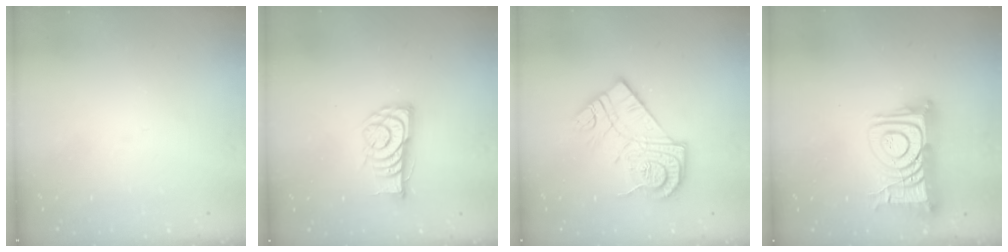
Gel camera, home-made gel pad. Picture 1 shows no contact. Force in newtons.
{"total": 11.5, "press": 11.4, "slide": 0.5}
{"total": 16.1, "press": 16.1, "slide": 1.5}
{"total": 16.5, "press": 16.4, "slide": 1.5}